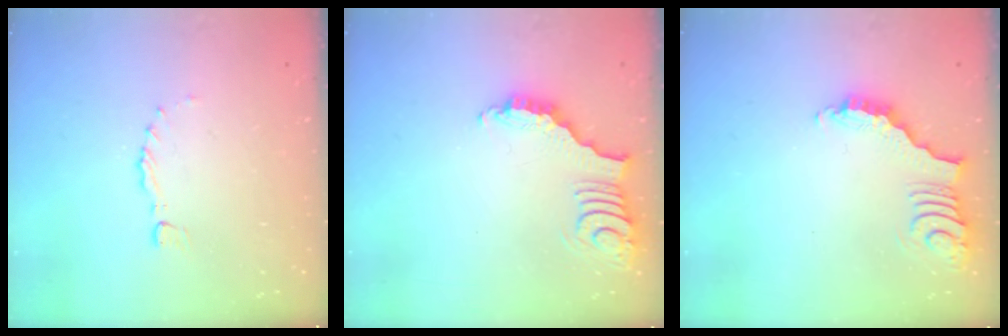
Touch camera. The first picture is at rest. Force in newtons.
{"total": 3.9, "press": 3.9, "slide": 0.6}
{"total": 4.0, "press": 3.9, "slide": 0.7}